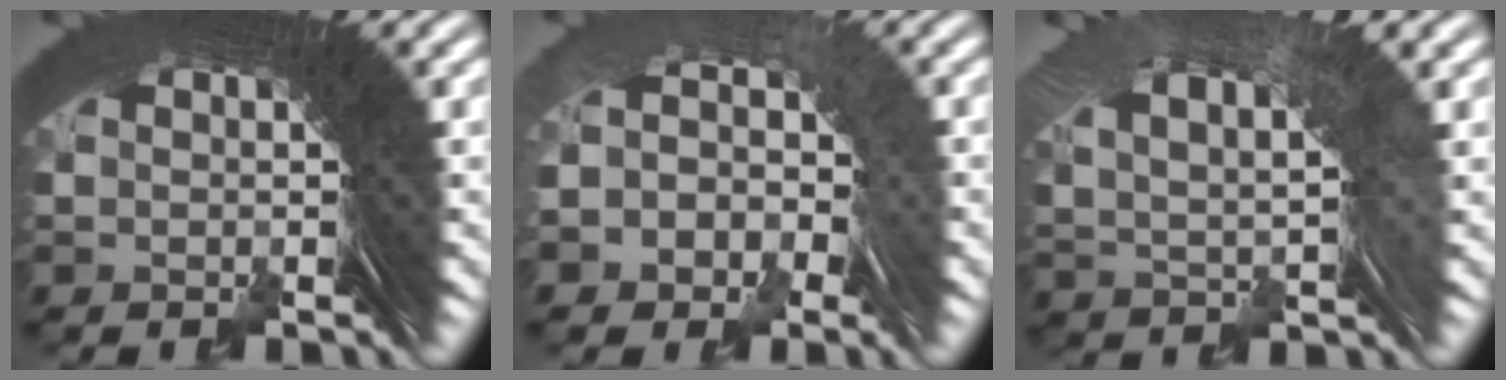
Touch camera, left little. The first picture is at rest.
{"total": 5.8, "force": [-0.7, 4.8, 3.2], "torque": [-0.068, 0.001, -0.022]}
{"total": 5.3, "force": [2.2, 2.5, 4.2], "torque": [-0.067, 0.017, 0.032]}